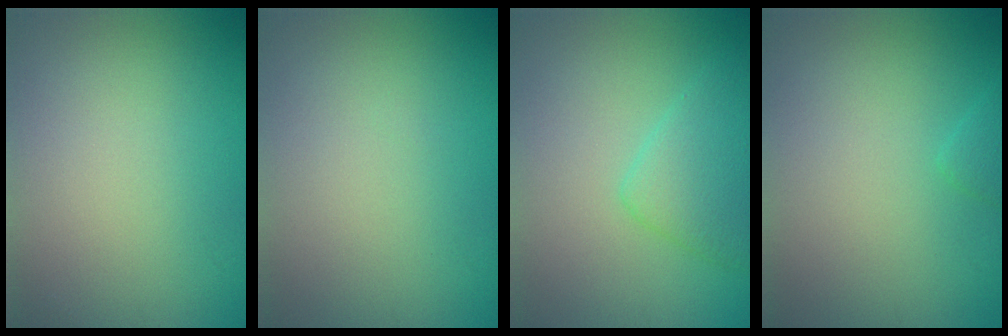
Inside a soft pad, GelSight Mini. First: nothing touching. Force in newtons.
{"total": 0.0}
{"total": 3.4, "press": 3.4, "slide": 0.3}
{"total": 1.0, "press": 1.0, "slide": 0.1}